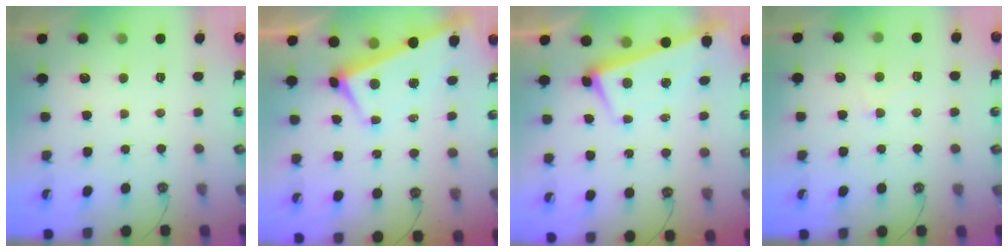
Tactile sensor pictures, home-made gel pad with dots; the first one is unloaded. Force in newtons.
{"total": 2.8, "press": 2.7, "slide": 0.9}
{"total": 1.5, "press": 0.4, "slide": 1.4}
{"total": 1.1, "press": 1.0, "slide": 0.5}